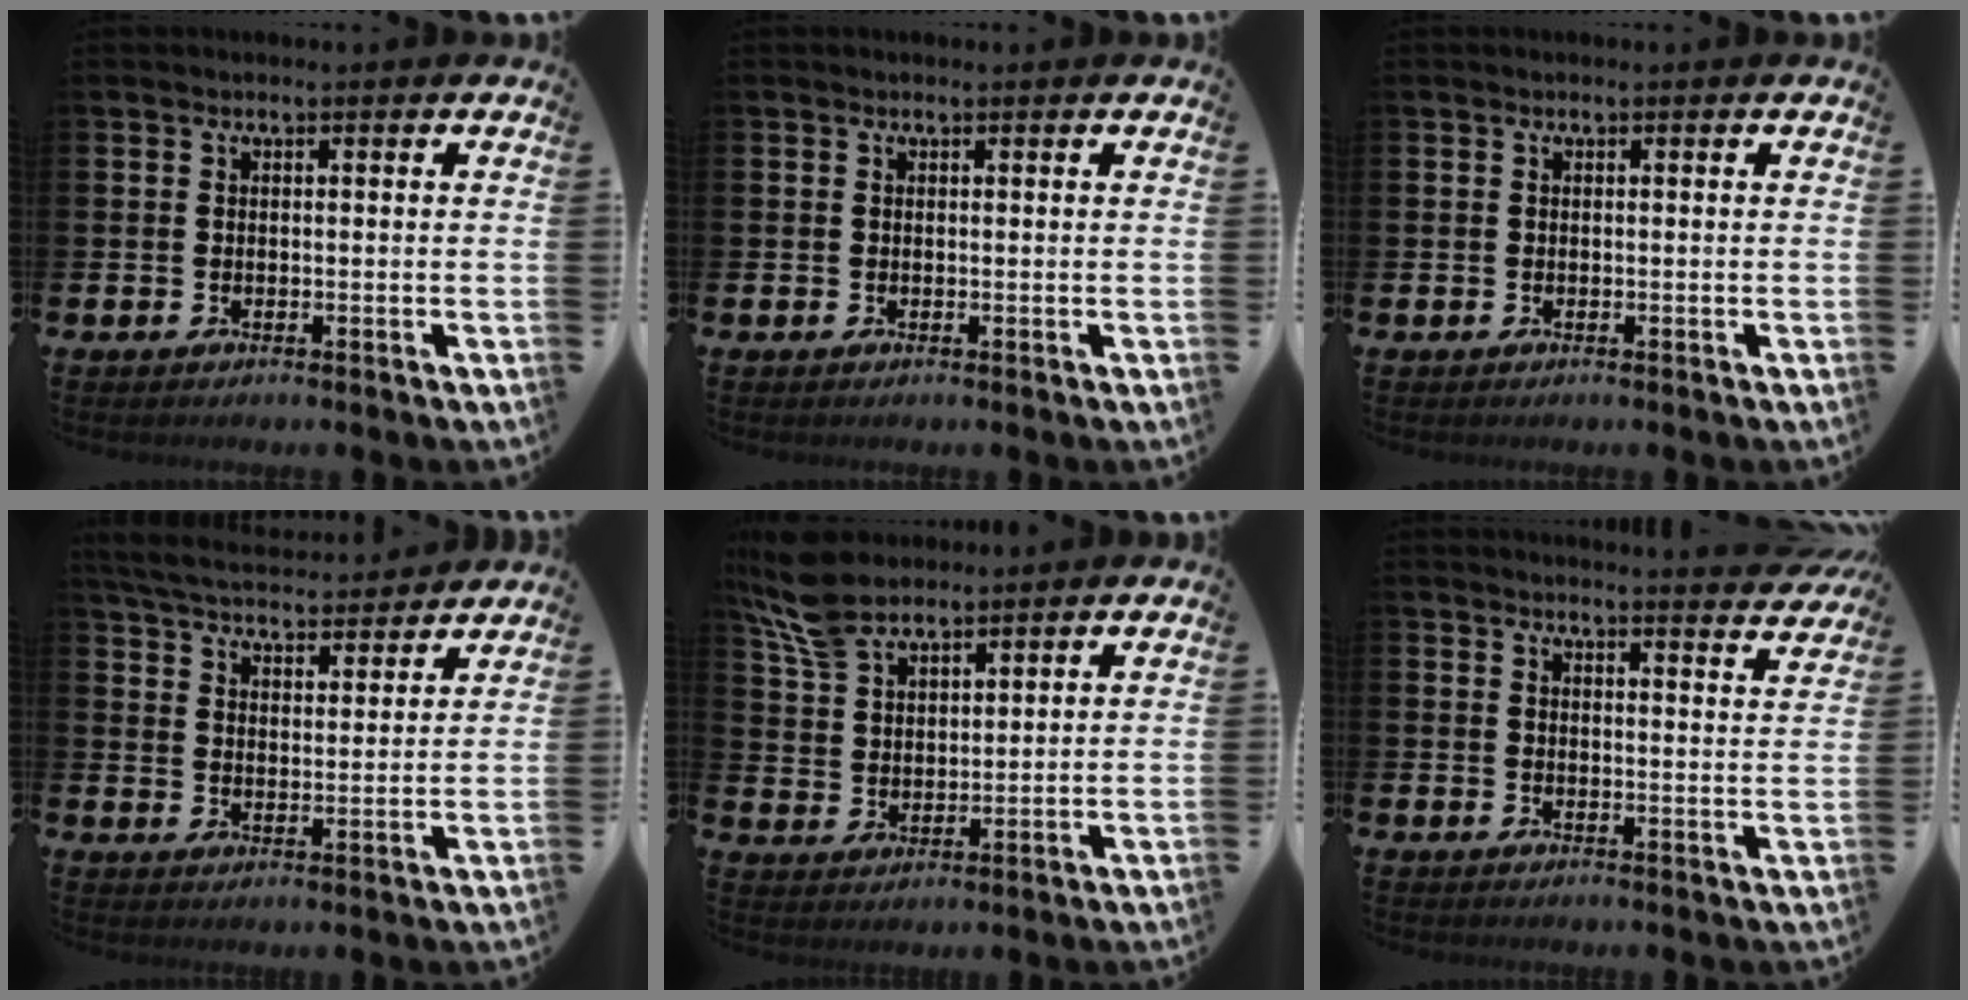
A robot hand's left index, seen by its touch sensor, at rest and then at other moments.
{"total": 0.0}
{"total": 0.0}
{"total": 5.6, "force": [5.5, 0.9, 0.9], "torque": [-0.039, -0.037, 0.096]}
{"total": 7.8, "force": [6.7, 2.8, 2.7], "torque": [-0.075, -0.015, 0.127]}
{"total": 3.3, "force": [3.3, -0.3, 0.1], "torque": [0.013, -0.034, 0.053]}